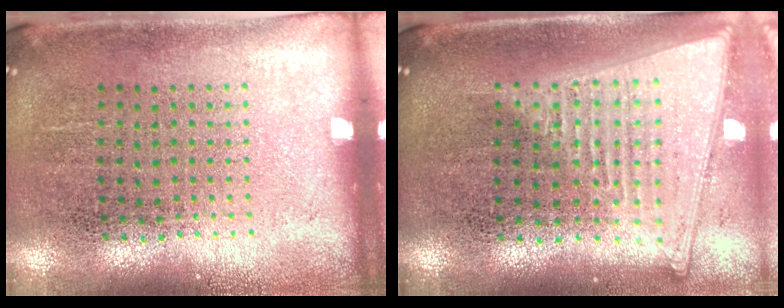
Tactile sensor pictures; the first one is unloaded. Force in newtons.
{"total": 2.0, "press": 1.7, "slide": 1.0}